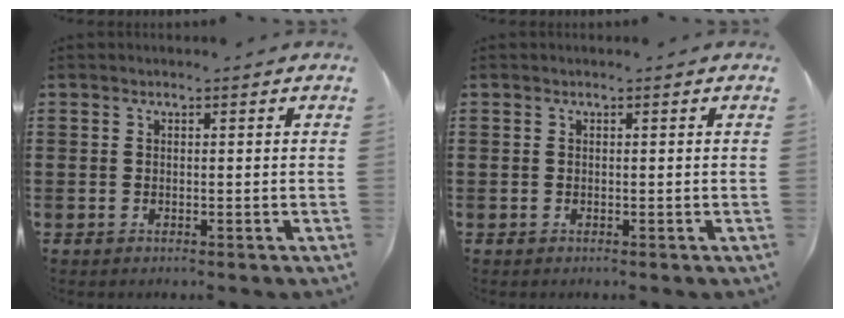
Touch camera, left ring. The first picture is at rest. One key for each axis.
{"total": 0.0}